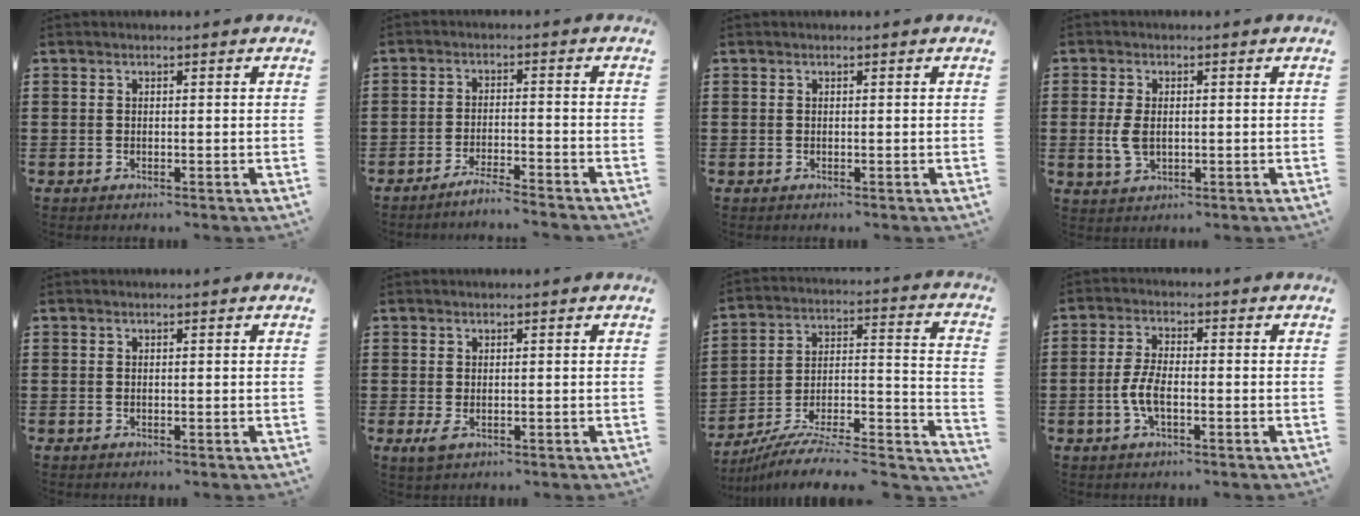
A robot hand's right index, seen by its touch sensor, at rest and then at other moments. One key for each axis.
{"total": 3.4, "fx": -3.3, "fy": -0.4, "fz": 1.0, "tx": -0.018, "ty": 0.000, "tz": -0.064}
{"total": 0.0}
{"total": 3.9, "fx": -0.1, "fy": 2.3, "fz": 3.2, "tx": -0.084, "ty": -0.002, "tz": -0.007}
{"total": 0.0}
{"total": 1.4, "fx": -0.2, "fy": 0.5, "fz": 1.3, "tx": -0.031, "ty": -0.006, "tz": -0.006}
{"total": 8.7, "fx": -7.5, "fy": 1.5, "fz": 4.3, "tx": -0.060, "ty": 0.009, "tz": -0.147}
{"total": 4.6, "fx": -1.3, "fy": 1.9, "fz": 4.0, "tx": -0.098, "ty": -0.002, "tz": -0.032}